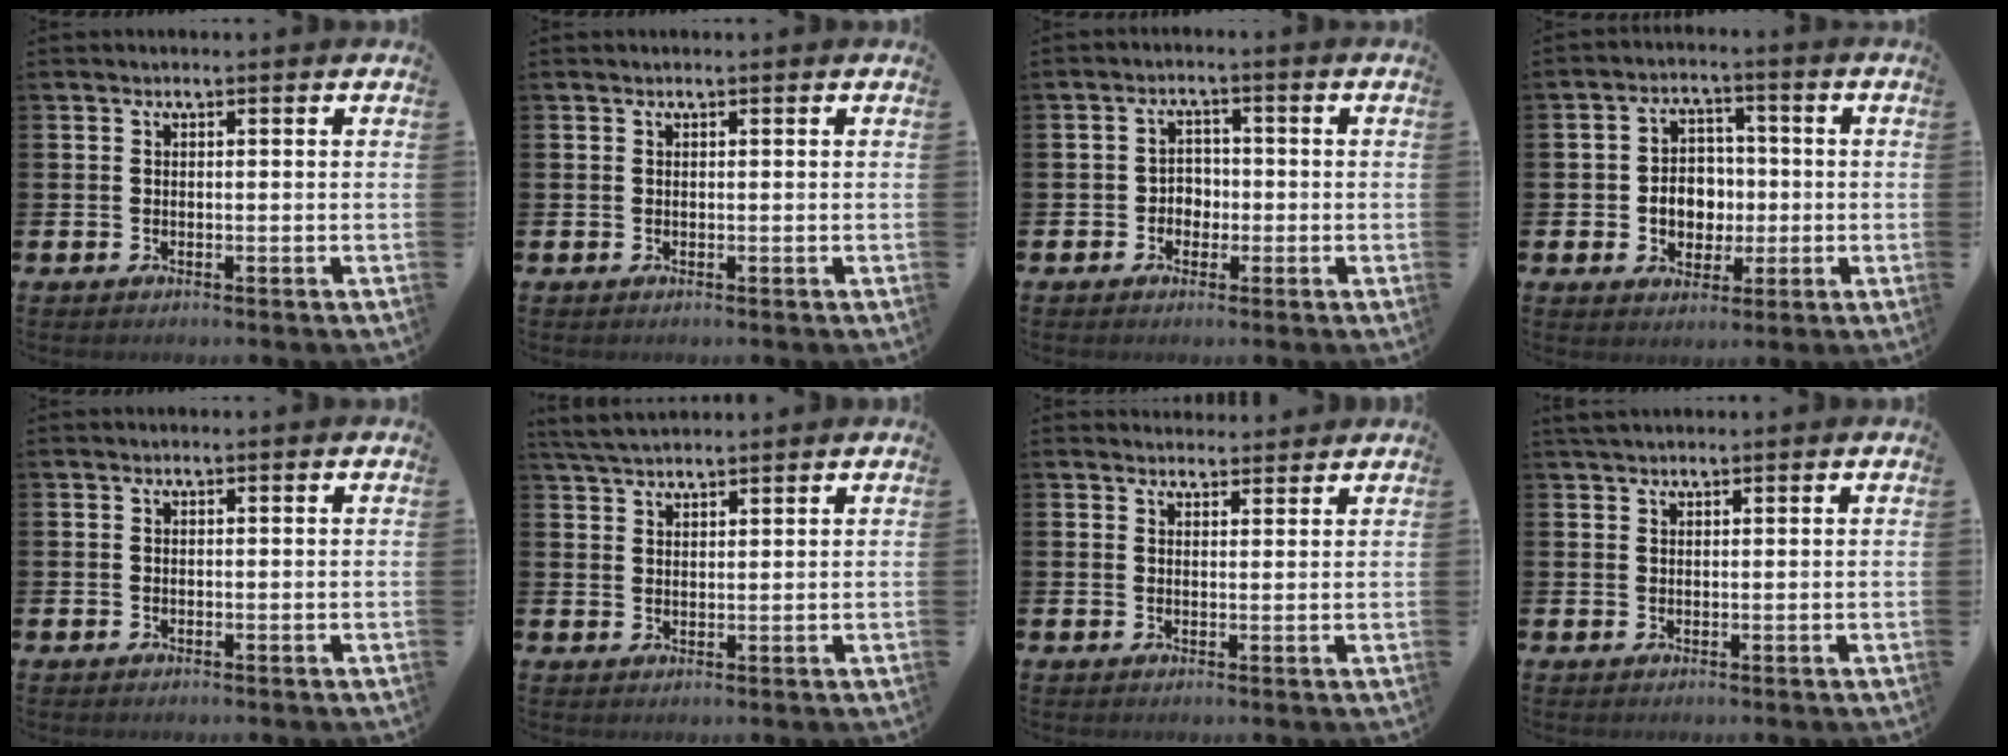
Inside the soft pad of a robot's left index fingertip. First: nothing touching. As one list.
[{"total": 0.0}, {"total": 2.7, "force": [-1.1, 2.3, 0.9], "torque": [-0.008, 0.002, -0.030]}, {"total": 5.2, "force": [-0.5, 4.5, 2.6], "torque": [-0.040, 0.004, -0.019]}, {"total": 0.0}, {"total": 3.5, "force": [3.4, 0.6, 0.9], "torque": [-0.023, -0.013, 0.063]}, {"total": 2.2, "force": [2.1, 0.5, -0.1], "torque": [0.008, -0.014, 0.037]}, {"total": 1.4, "force": [1.2, 0.3, 0.5], "torque": [-0.009, 0.003, 0.022]}]